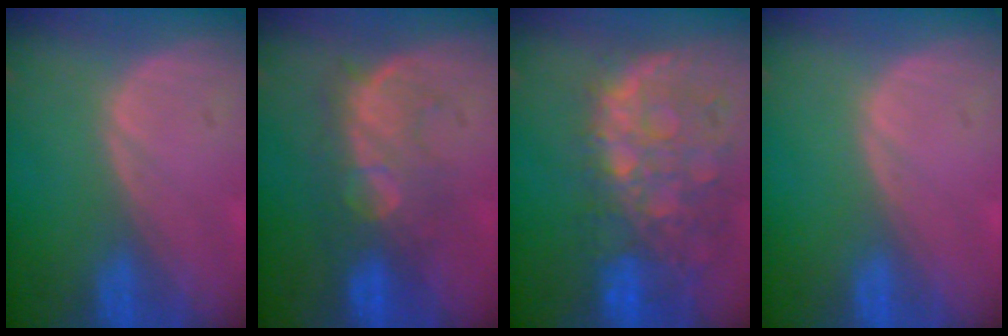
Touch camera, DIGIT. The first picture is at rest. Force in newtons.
{"total": 8.0, "press": 7.8, "slide": 1.9}
{"total": 11.5, "press": 9.7, "slide": 6.2}
{"total": 0.0}